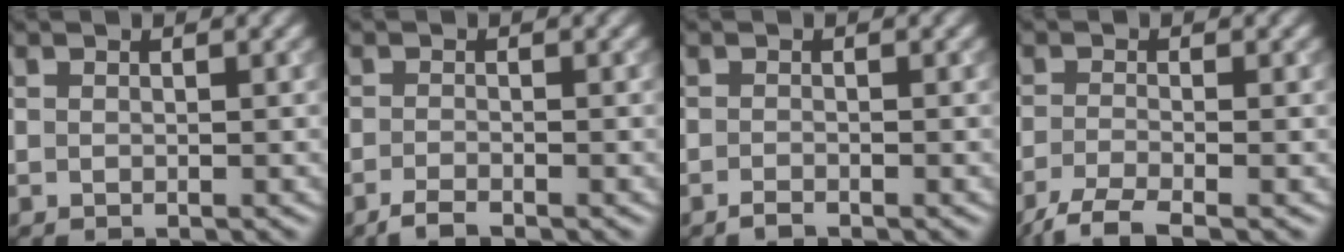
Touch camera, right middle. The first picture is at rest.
{"total": 1.7, "force": [-1.3, 0.3, 1.0], "torque": [-0.017, -0.002, -0.031]}
{"total": 0.8, "force": [-0.7, 0.1, 0.4], "torque": [-0.006, 0.001, -0.015]}
{"total": 3.4, "force": [-2.5, 0.5, 2.2], "torque": [-0.042, -0.009, -0.060]}